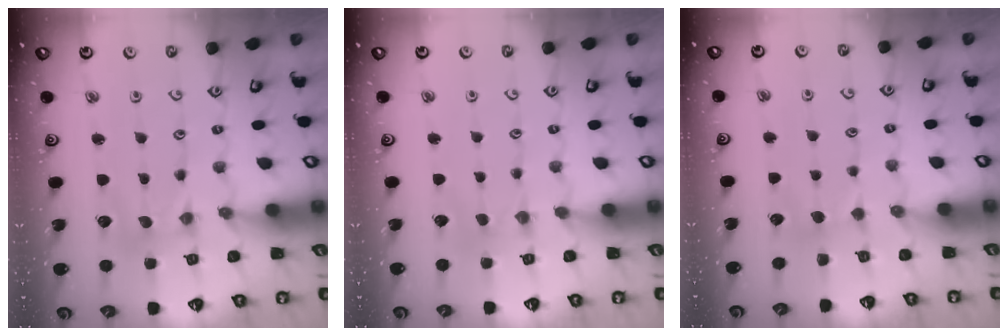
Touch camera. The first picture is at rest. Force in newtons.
{"total": 1.8, "press": 1.8, "slide": 0.3}
{"total": 2.0, "press": 2.0, "slide": 0.1}